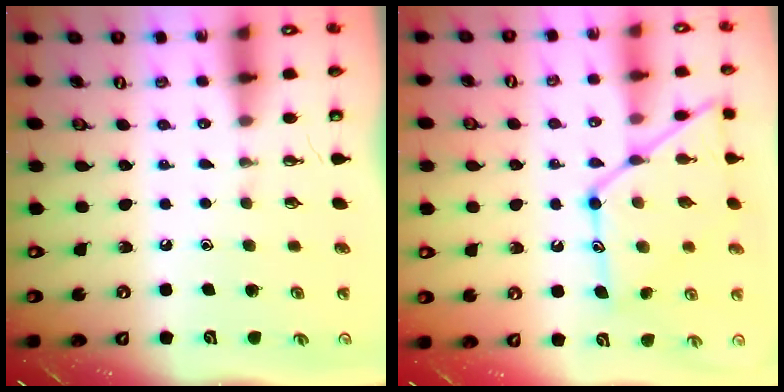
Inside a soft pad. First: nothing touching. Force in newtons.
{"total": 16.6, "press": 16.5, "slide": 1.4}